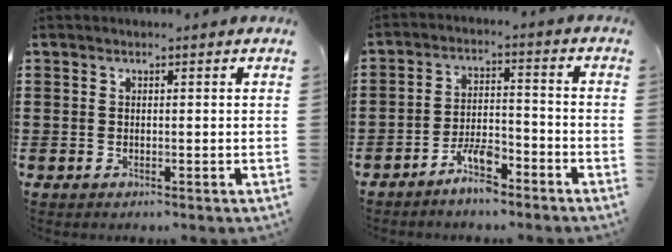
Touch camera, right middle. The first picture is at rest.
{"total": 5.6, "force": [-4.6, 1.4, 2.9], "torque": [-0.062, 0.007, -0.091]}